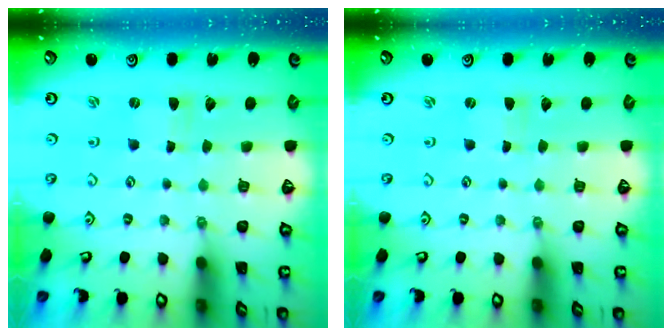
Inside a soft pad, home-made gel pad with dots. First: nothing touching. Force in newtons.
{"total": 0.0}